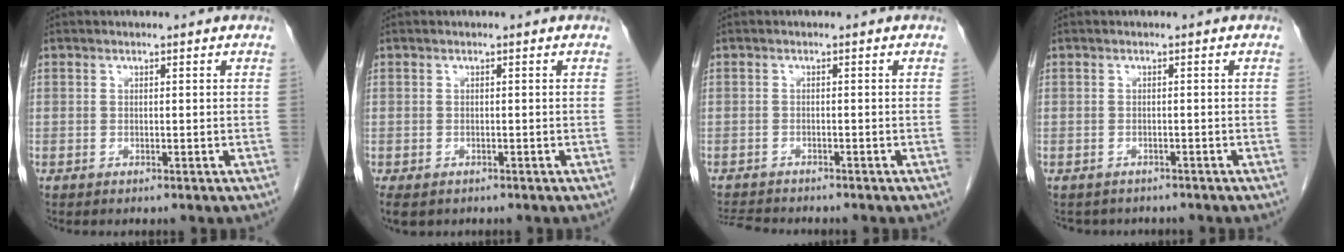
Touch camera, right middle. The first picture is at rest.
{"total": 4.2, "force": [-2.8, 2.5, 1.9], "torque": [-0.034, -0.006, -0.040]}
{"total": 4.9, "force": [-4.7, 0.8, 1.3], "torque": [-0.021, -0.011, -0.077]}
{"total": 3.8, "force": [-3.4, 1.7, 0.4], "torque": [-0.007, 0.001, -0.042]}